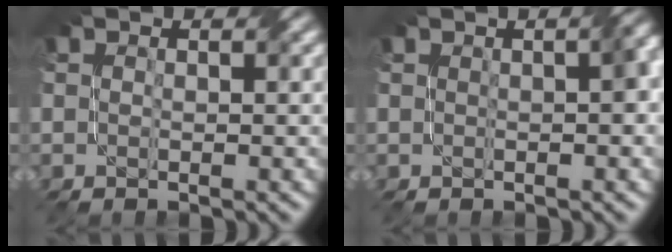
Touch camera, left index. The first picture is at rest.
{"total": 2.5, "force": [0.3, 0.6, 2.5], "torque": [-0.028, 0.012, 0.007]}